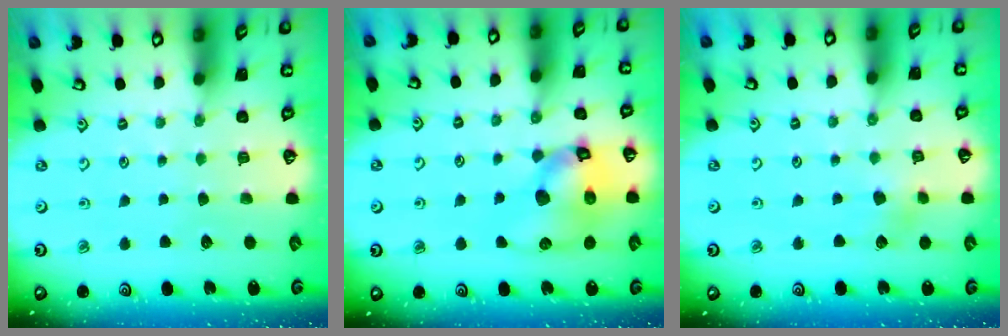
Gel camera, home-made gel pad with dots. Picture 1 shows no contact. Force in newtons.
{"total": 14.0, "press": 13.8, "slide": 2.1}
{"total": 3.9, "press": 3.8, "slide": 0.4}